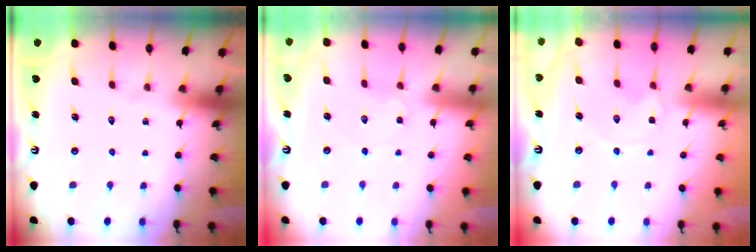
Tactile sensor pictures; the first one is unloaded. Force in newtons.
{"total": 2.7, "press": 2.7, "slide": 0.2}
{"total": 0.8, "press": 0.7, "slide": 0.3}